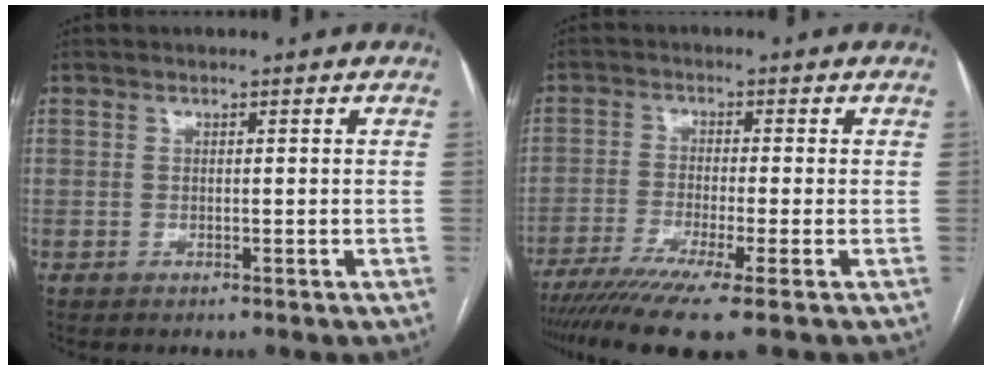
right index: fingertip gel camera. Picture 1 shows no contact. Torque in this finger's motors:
{"motor_torque": [1.55, -0.59, 0.78, 0.16]}